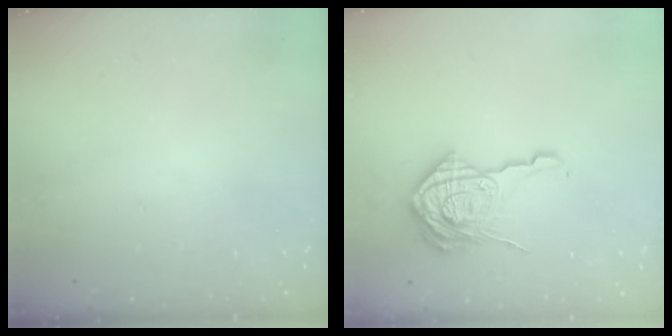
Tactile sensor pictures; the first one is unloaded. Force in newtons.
{"total": 17.6, "press": 17.6, "slide": 1.2}